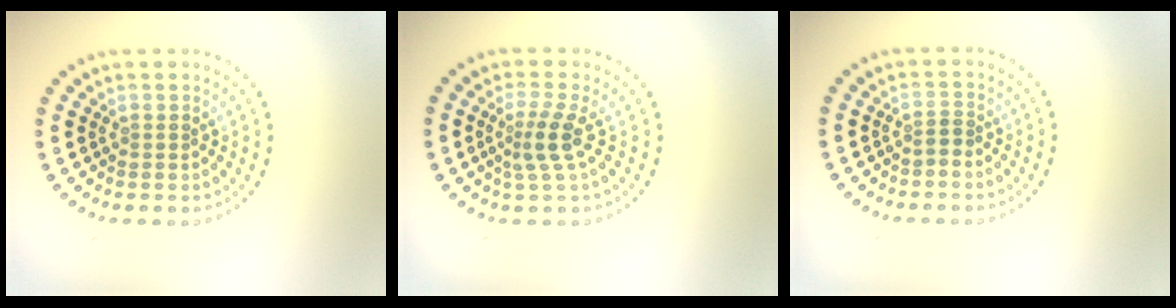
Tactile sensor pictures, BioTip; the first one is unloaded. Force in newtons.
{"total": 2.5, "press": 1.8, "slide": 1.7}
{"total": 0.7, "press": 0.3, "slide": 0.6}